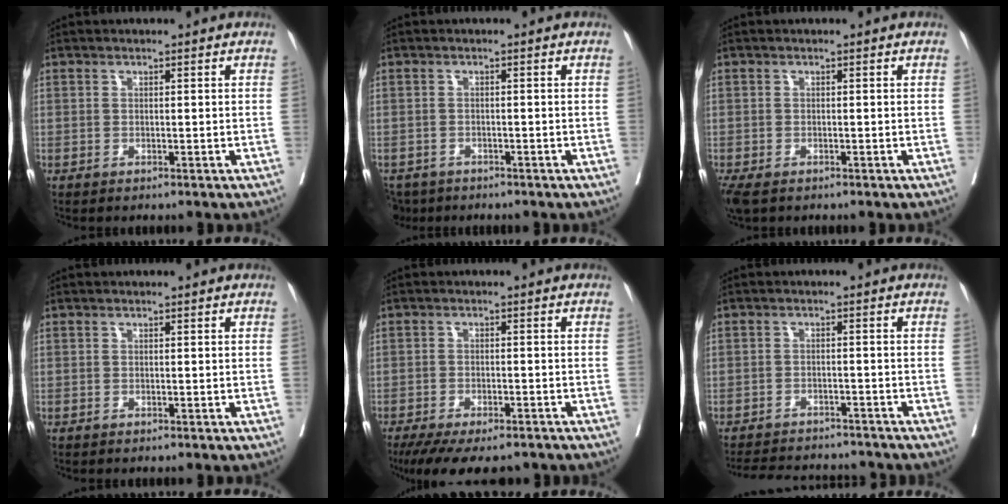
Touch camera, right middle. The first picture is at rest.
{"total": 4.2, "force": [-3.4, 2.3, 0.4], "torque": [-0.003, -0.003, -0.059]}
{"total": 4.9, "force": [-3.2, 2.6, 2.6], "torque": [-0.065, -0.015, -0.054]}
{"total": 0.0}
{"total": 12.4, "force": [-10.1, 3.7, 6.1], "torque": [-0.114, -0.019, -0.143]}
{"total": 11.7, "force": [-11.0, 2.6, 3.1], "torque": [-0.062, 0.004, -0.146]}